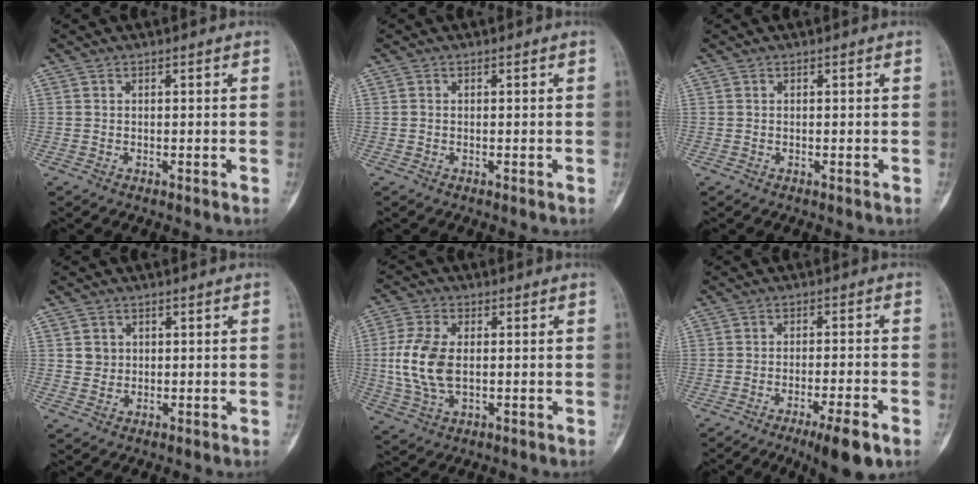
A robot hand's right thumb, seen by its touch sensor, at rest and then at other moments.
{"total": 0.0}
{"total": 0.0}
{"total": 2.4, "force": [0.6, 2.2, 0.6], "torque": [0.003, -0.001, 0.011]}
{"total": 10.3, "force": [-0.1, 5.9, 8.4], "torque": [-0.185, 0.003, -0.002]}
{"total": 8.1, "force": [-4.8, 1.1, 6.4], "torque": [-0.101, 0.010, -0.072]}